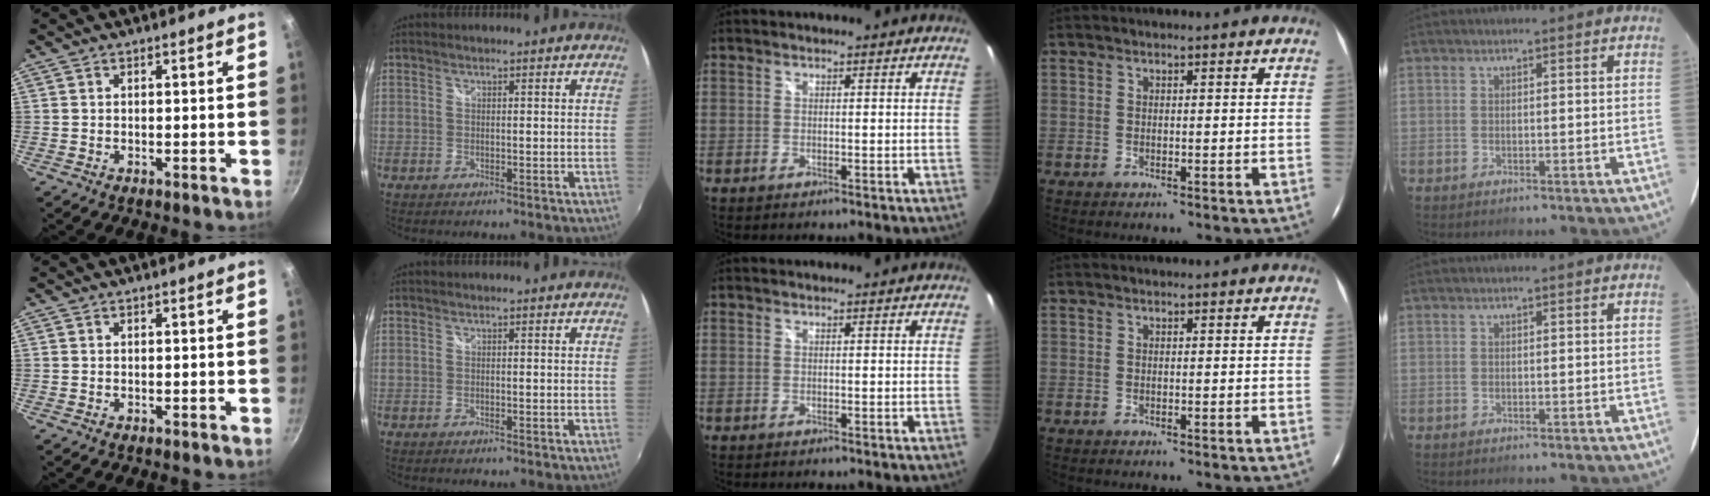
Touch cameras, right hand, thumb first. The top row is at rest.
{}